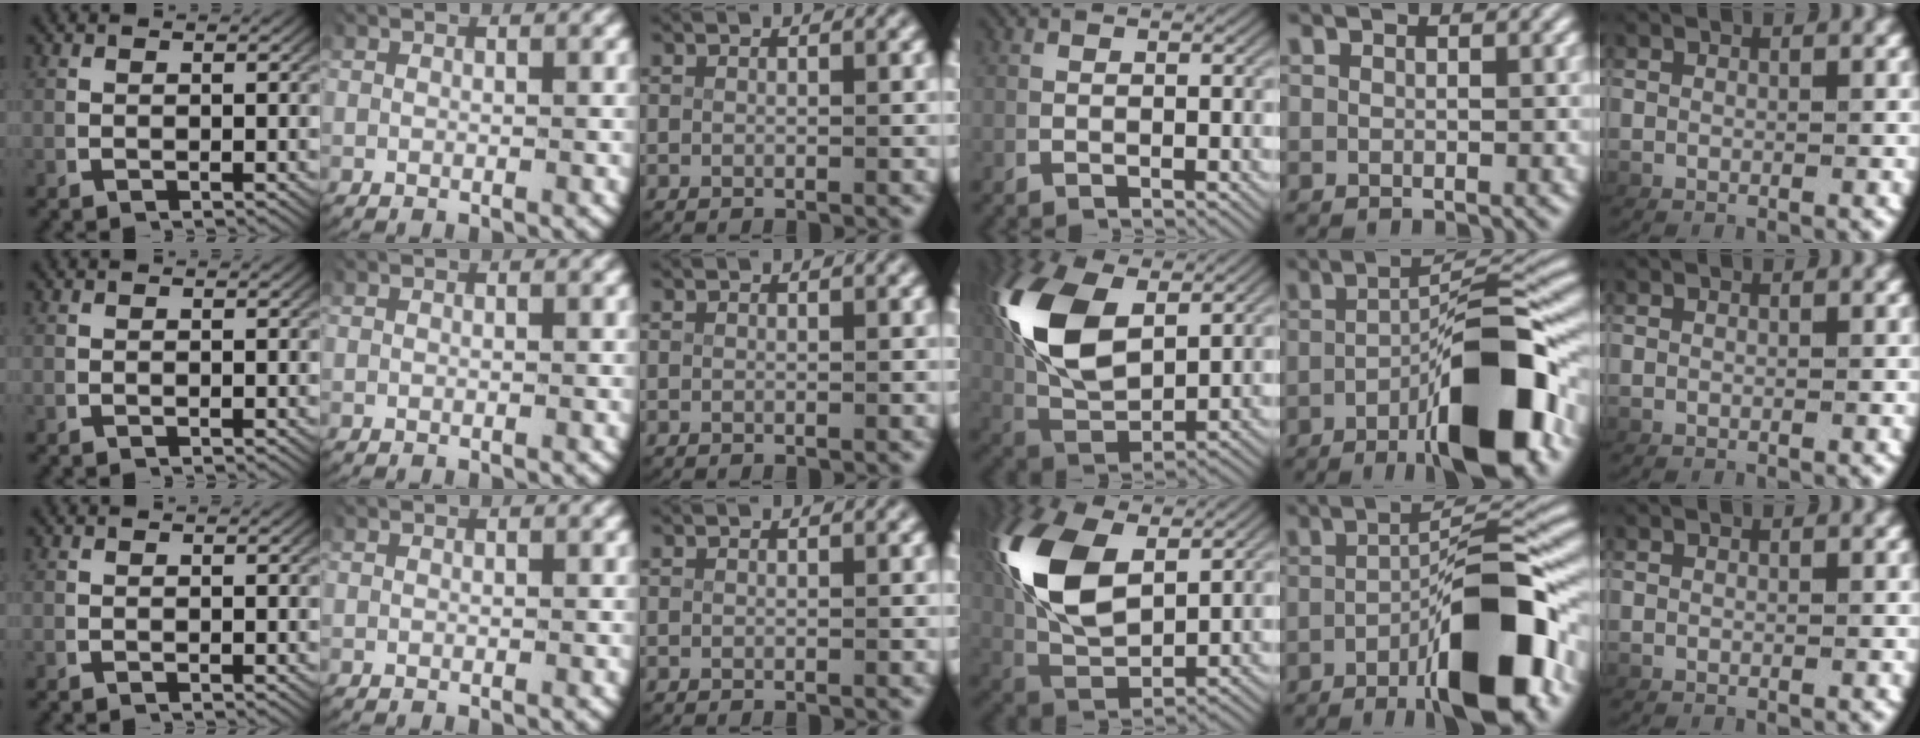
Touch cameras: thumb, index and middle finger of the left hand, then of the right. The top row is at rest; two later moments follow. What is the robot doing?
{"motion": "lift_and_place", "object": "fork"}